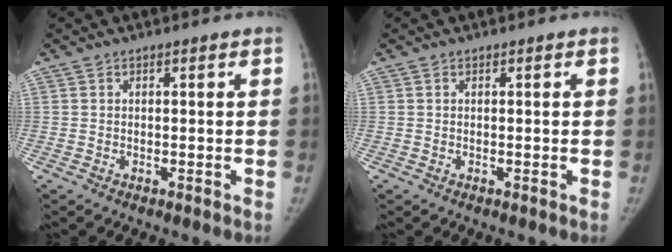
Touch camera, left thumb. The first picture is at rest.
{"total": 0.0}